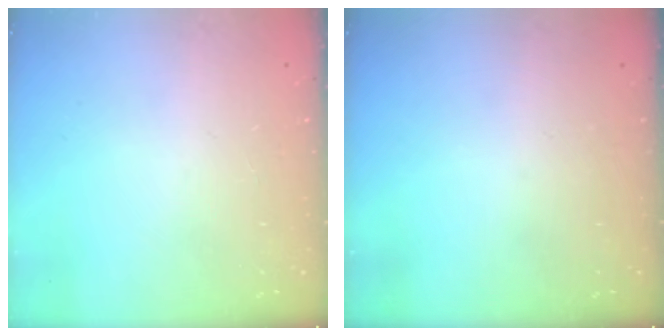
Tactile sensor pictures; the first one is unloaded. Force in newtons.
{"total": 0.0}